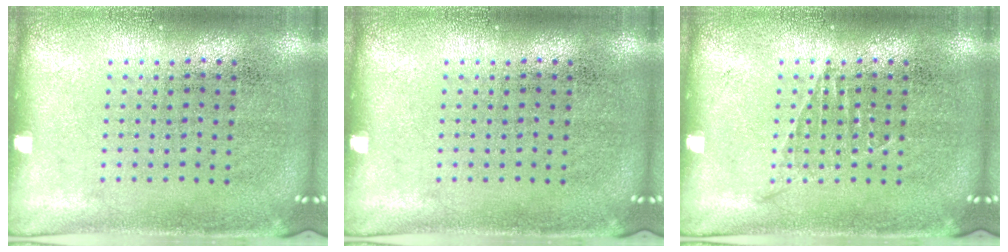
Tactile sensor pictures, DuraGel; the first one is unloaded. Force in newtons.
{"total": 0.0}
{"total": 0.7, "press": 0.7, "slide": 0.1}